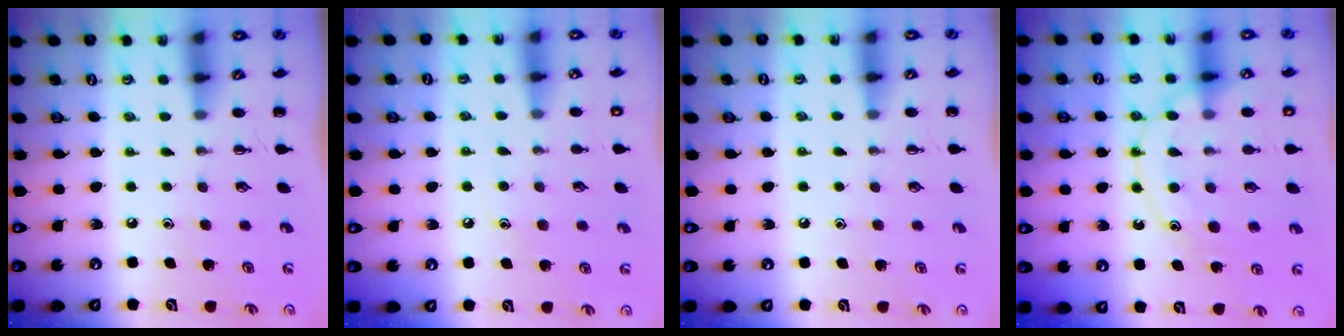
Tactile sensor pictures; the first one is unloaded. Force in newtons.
{"total": 6.7, "press": 6.5, "slide": 1.7}
{"total": 5.0, "press": 4.7, "slide": 1.7}
{"total": 13.5, "press": 13.4, "slide": 1.1}